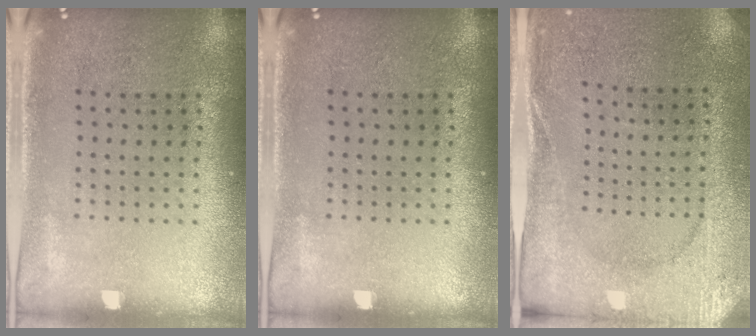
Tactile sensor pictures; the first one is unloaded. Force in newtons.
{"total": 0.0}
{"total": 2.6, "press": 2.5, "slide": 0.7}